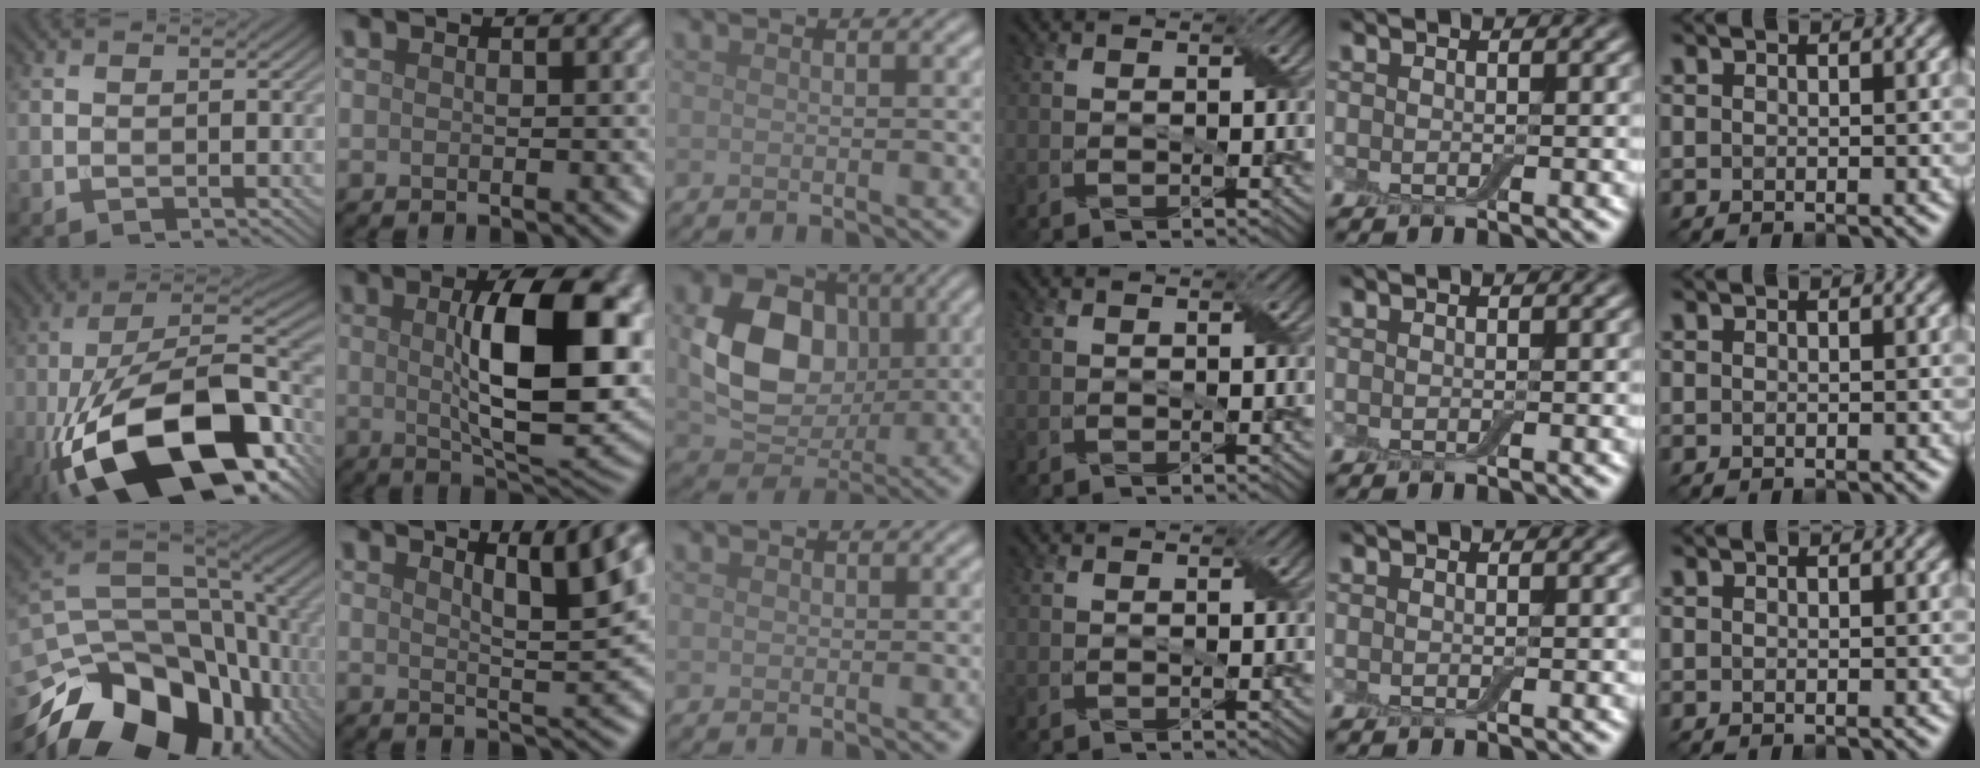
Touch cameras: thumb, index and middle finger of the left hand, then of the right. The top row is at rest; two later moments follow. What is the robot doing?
{"motion": "peel", "object": "aluminum foil"}